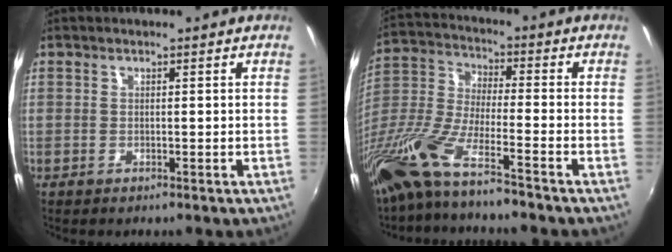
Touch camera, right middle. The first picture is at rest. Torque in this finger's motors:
{"motor_torque": [1.09, -1.05, 0.38, 0.21]}